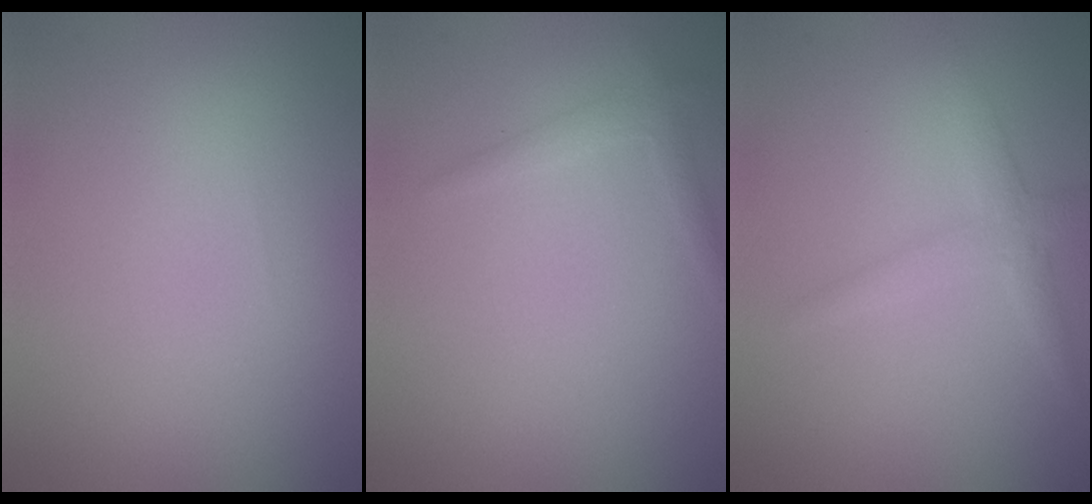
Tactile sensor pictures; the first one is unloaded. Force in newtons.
{"total": 1.2, "press": 1.2, "slide": 0.1}
{"total": 2.2, "press": 2.1, "slide": 0.1}